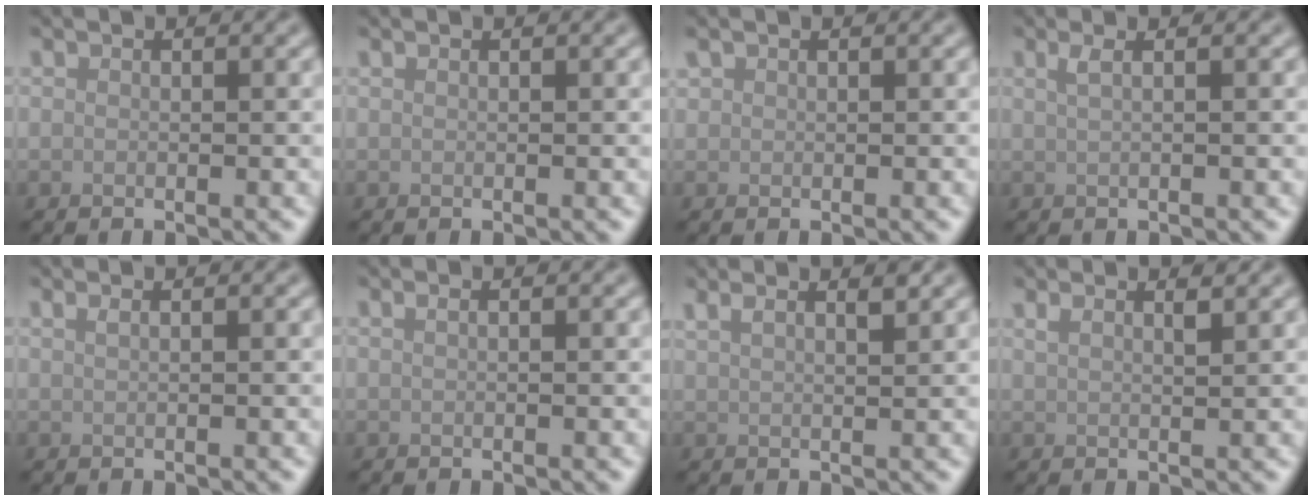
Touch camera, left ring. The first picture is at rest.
{"total": 0.0}
{"total": 1.0, "force": [0.6, 0.7, 0.2], "torque": [-0.004, 0.002, 0.015]}
{"total": 1.6, "force": [0.6, 0.7, 1.3], "torque": [-0.018, 0.001, 0.002]}
{"total": 1.1, "force": [0.6, 0.5, 0.7], "torque": [-0.008, -0.001, 0.004]}
{"total": 0.7, "force": [0.3, 0.3, 0.6], "torque": [-0.007, 0.002, 0.001]}
{"total": 3.4, "force": [2.4, 1.1, 2.2], "torque": [-0.010, 0.015, 0.013]}
{"total": 2.1, "force": [1.4, 0.7, 1.4], "torque": [-0.011, 0.002, 0.014]}